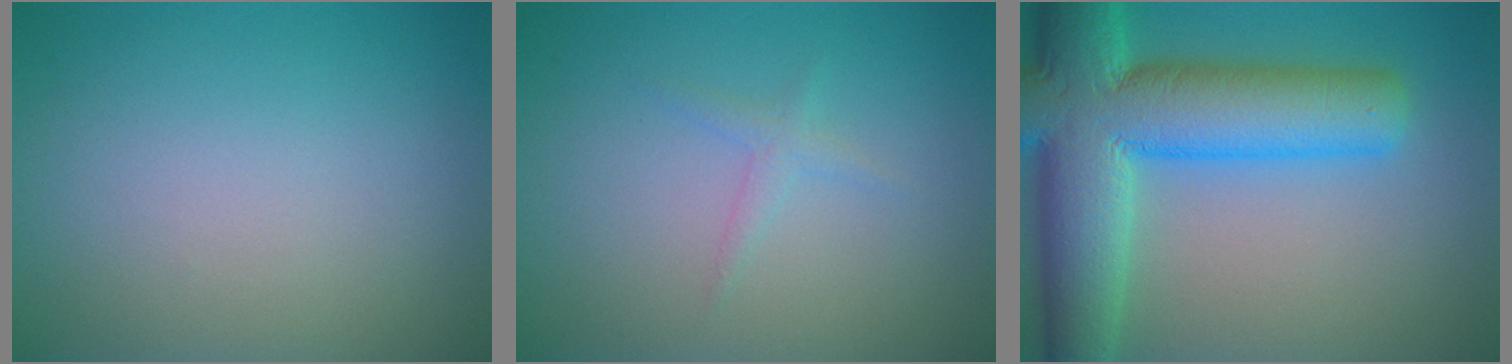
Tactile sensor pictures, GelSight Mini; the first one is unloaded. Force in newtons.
{"total": 1.0, "press": 1.0, "slide": 0.1}
{"total": 12.8, "press": 12.8, "slide": 0.4}